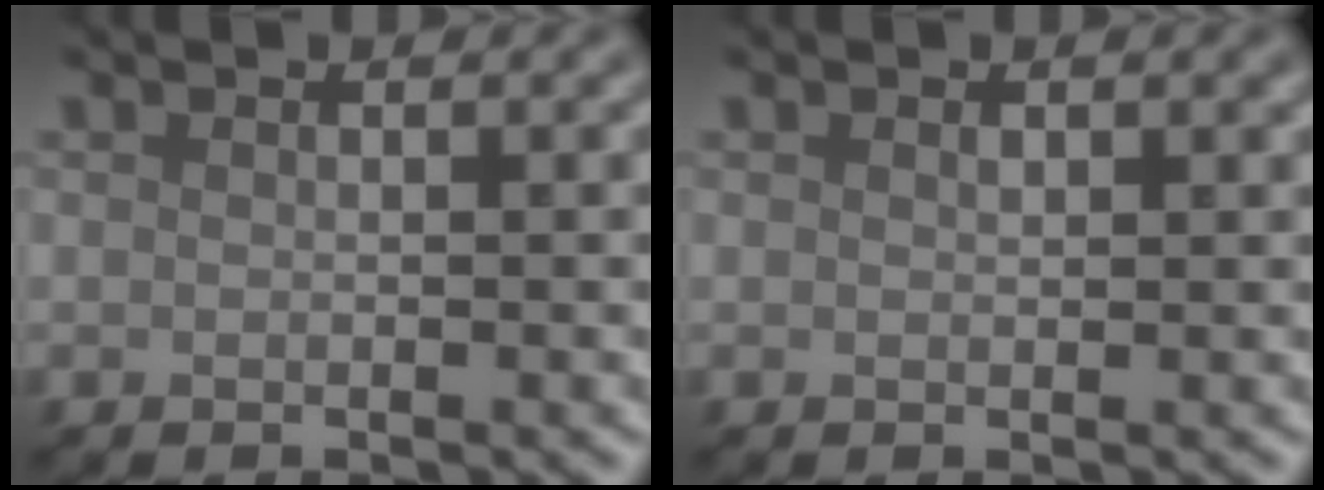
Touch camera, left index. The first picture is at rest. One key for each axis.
{"total": 0.5, "fx": 0.4, "fy": 0.2, "fz": 0.3, "tx": -0.007, "ty": -0.001, "tz": 0.006}